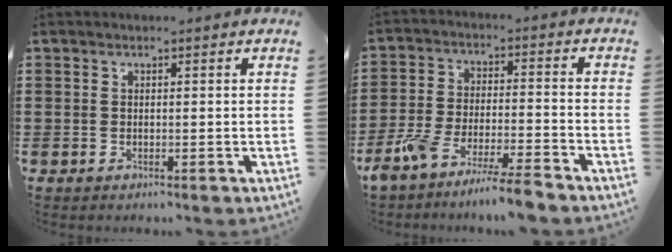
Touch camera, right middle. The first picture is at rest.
{"total": 7.9, "force": [-7.2, -0.3, 3.2], "torque": [-0.071, -0.007, -0.143]}